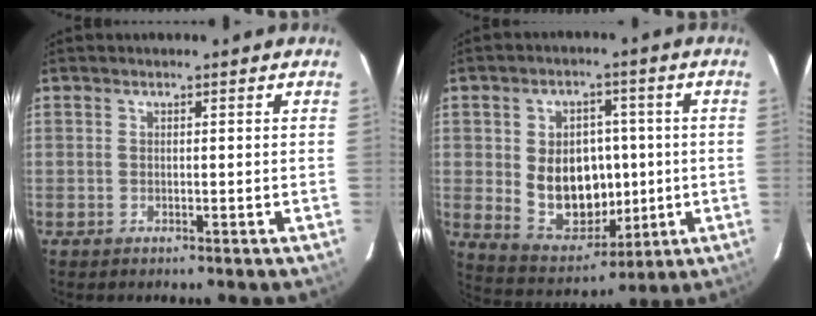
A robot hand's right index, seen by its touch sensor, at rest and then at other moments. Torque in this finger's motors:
{"motor_torque": [0.67, -0.27, 0.58, 0.10]}